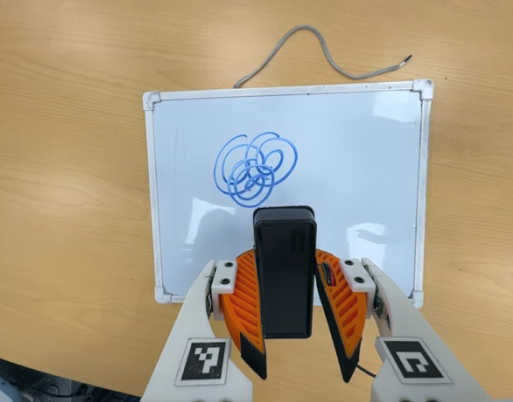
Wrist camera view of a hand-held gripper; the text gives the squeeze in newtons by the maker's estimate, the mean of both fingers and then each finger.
{"total": 5.9, "left": 5.3, "right": 6.6}